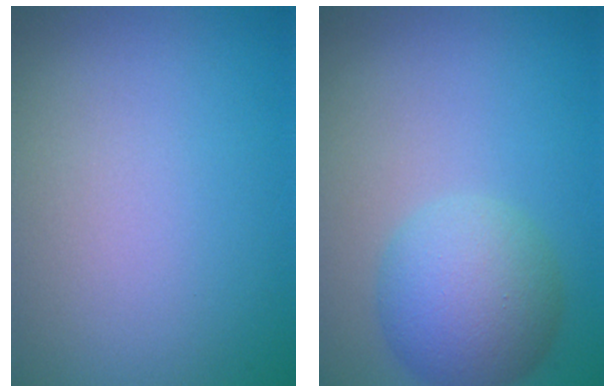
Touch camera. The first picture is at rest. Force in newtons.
{"total": 5.1, "press": 5.1, "slide": 0.1}